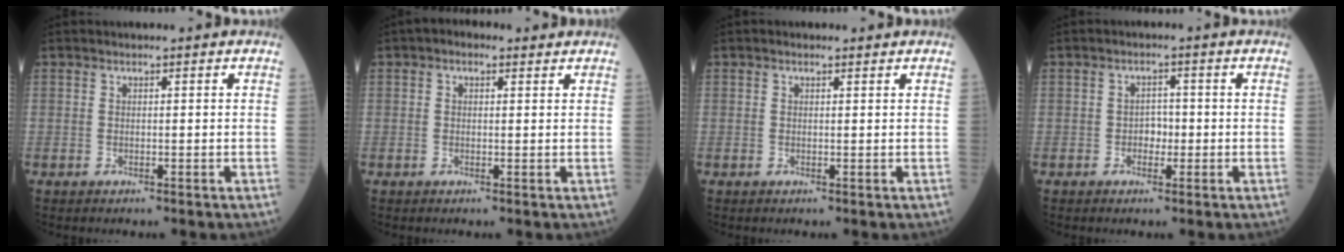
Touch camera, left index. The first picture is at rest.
{"total": 2.1, "force": [1.2, 1.3, 1.2], "torque": [-0.023, 0.018, 0.015]}
{"total": 0.7, "force": [0.5, 0.3, 0.4], "torque": [-0.014, 0.004, 0.006]}
{"total": 2.2, "force": [-0.6, 1.5, 1.5], "torque": [-0.017, 0.007, -0.011]}